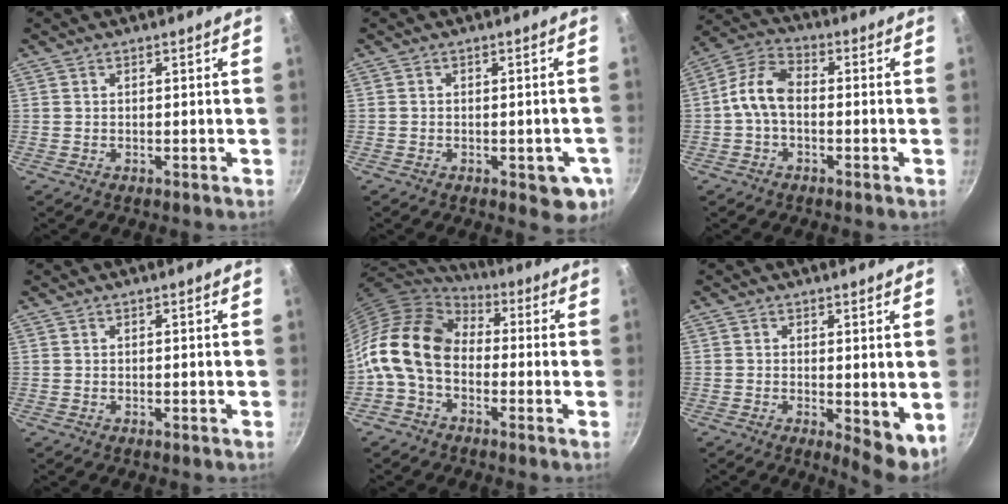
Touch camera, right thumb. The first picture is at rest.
{"total": 6.6, "force": [-2.1, 3.2, 5.4], "torque": [-0.040, 0.006, -0.024]}
{"total": 8.1, "force": [-0.9, 5.1, 6.3], "torque": [-0.117, 0.034, -0.032]}
{"total": 0.0}
{"total": 15.2, "force": [-1.8, 10.7, 10.6], "torque": [-0.180, 0.039, -0.058]}
{"total": 5.9, "force": [-0.2, 2.5, 5.3], "torque": [-0.069, -0.010, 0.001]}